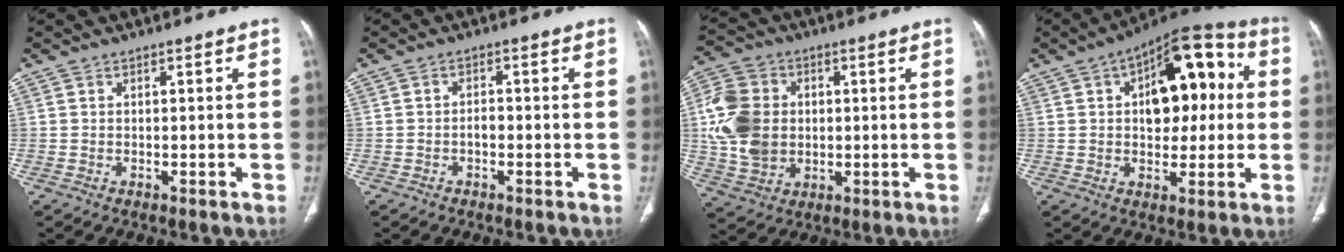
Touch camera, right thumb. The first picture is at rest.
{"total": 1.6, "force": [-0.7, 1.1, 0.9], "torque": [-0.008, 0.007, -0.012]}
{"total": 13.8, "force": [0.8, 11.1, 8.1], "torque": [-0.141, 0.008, 0.019]}
{"total": 17.4, "force": [3.3, 9.6, 14.1], "torque": [-0.149, 0.033, 0.044]}